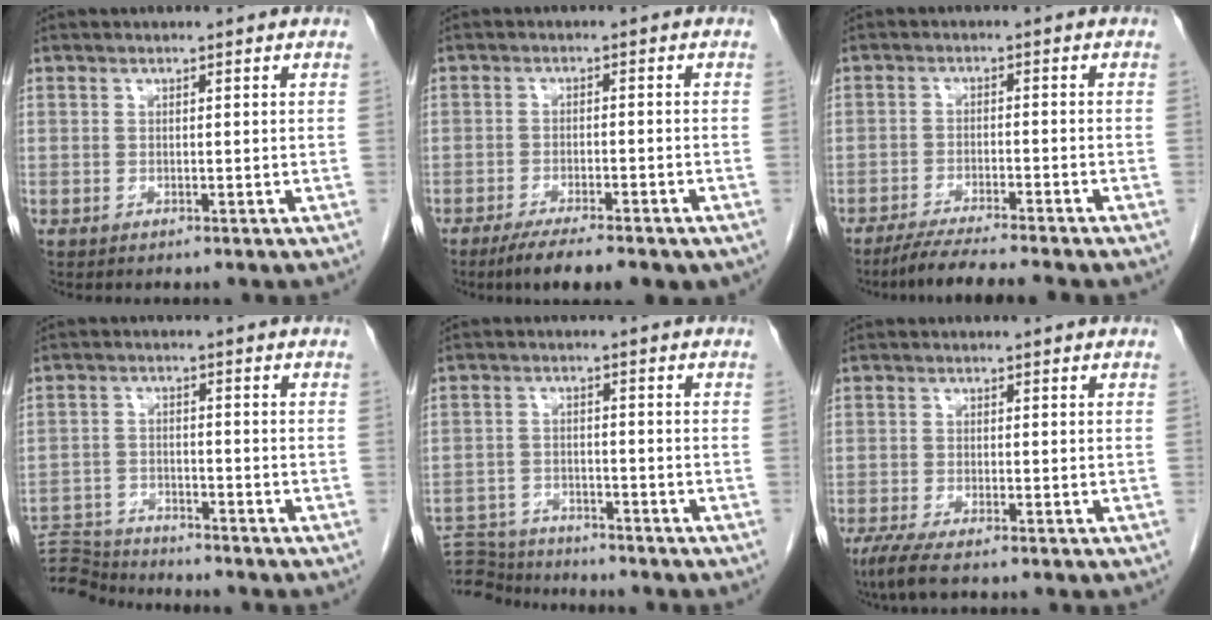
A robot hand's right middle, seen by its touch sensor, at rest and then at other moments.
{"total": 9.0, "force": [-6.6, 1.8, 5.8], "torque": [-0.080, -0.015, -0.094]}
{"total": 7.5, "force": [-6.3, -1.0, 3.9], "torque": [-0.053, -0.024, -0.105]}
{"total": 8.6, "force": [-8.6, 0.0, 0.5], "torque": [-0.007, 0.002, -0.151]}
{"total": 10.1, "force": [-9.9, 1.7, 1.4], "torque": [-0.027, 0.006, -0.159]}
{"total": 3.8, "force": [-2.8, 0.3, 2.6], "torque": [-0.055, -0.012, -0.054]}